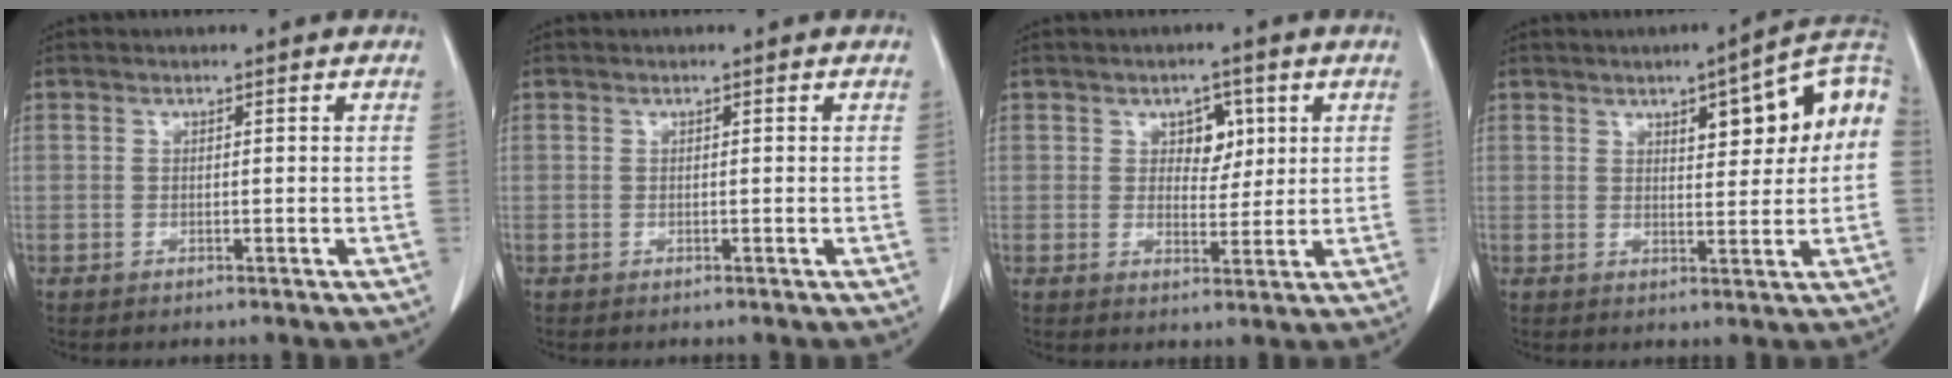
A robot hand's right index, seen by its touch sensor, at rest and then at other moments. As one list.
[{"total": 0.0}, {"total": 4.3, "force": [1.6, 2.8, 2.8], "torque": [-0.035, 0.006, 0.027]}, {"total": 11.5, "force": [2.8, 2.7, 10.9], "torque": [-0.144, 0.035, 0.035]}]